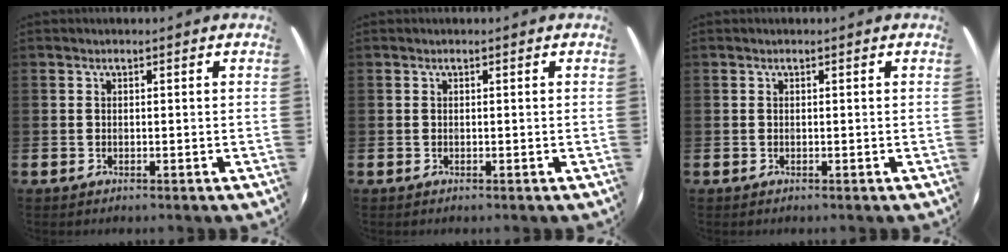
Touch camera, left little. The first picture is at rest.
{"total": 0.0}
{"total": 0.0}